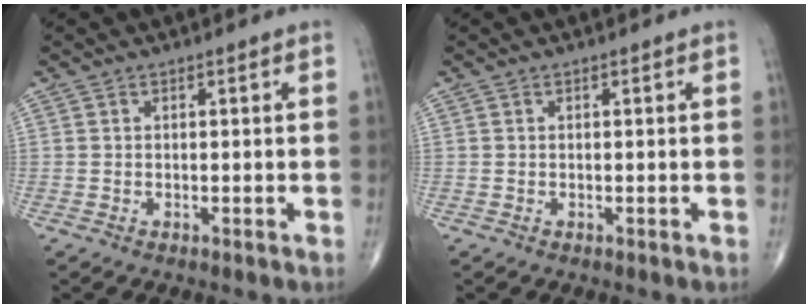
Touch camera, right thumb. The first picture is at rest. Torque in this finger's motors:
{"motor_torque": [0.00, 0.00, 0.01, -0.01, 0.00]}